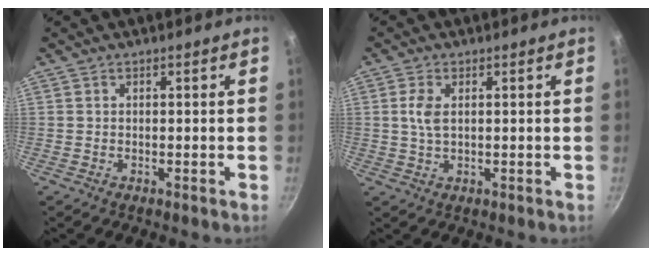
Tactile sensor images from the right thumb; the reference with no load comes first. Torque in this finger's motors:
{"motor_torque": [-0.87, 0.33, 0.55, 0.43, 0.01]}